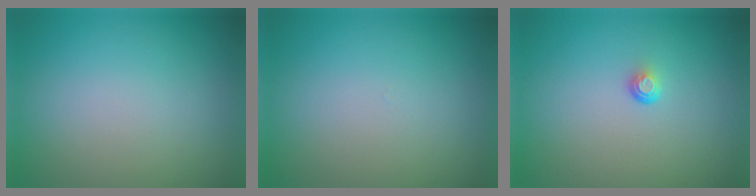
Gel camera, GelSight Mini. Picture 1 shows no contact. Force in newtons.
{"total": 0.0}
{"total": 0.9, "press": 0.5, "slide": 0.7}